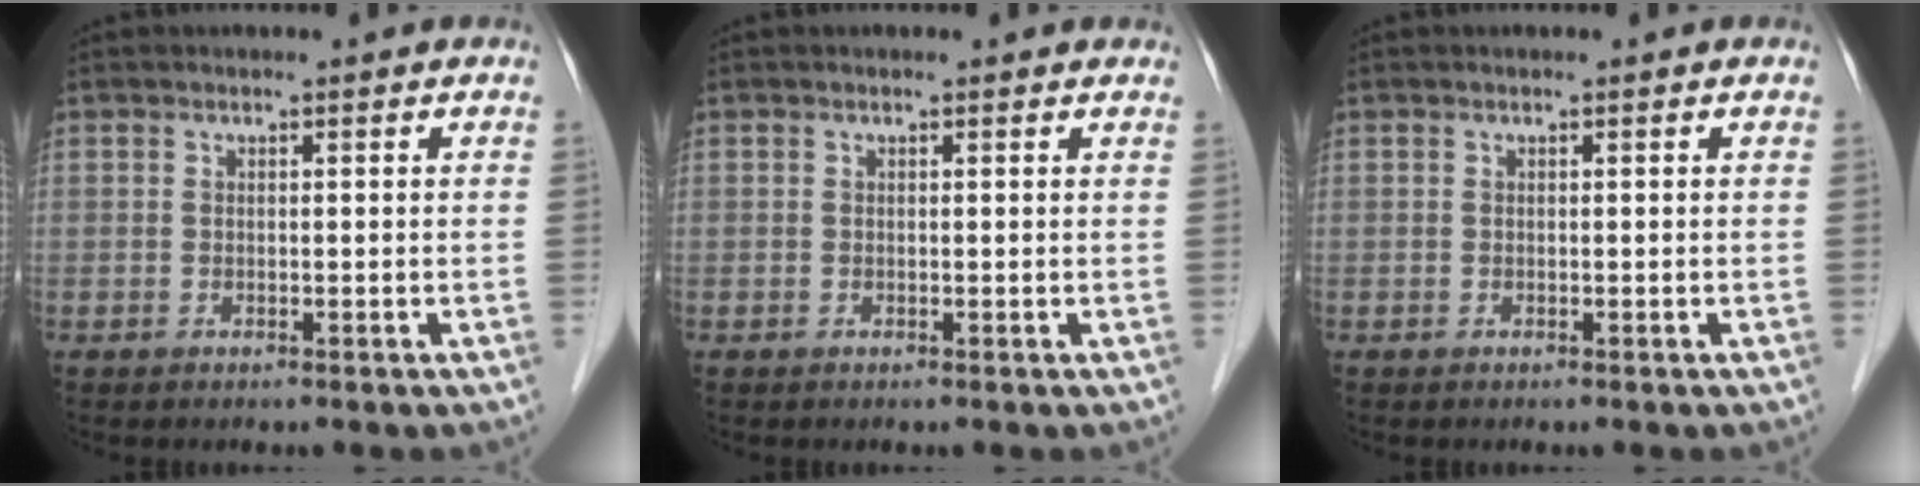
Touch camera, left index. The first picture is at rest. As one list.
[{"total": 0.7, "force": [0.6, 0.3, 0.1], "torque": [-0.009, -0.002, -0.002]}, {"total": 0.0}]